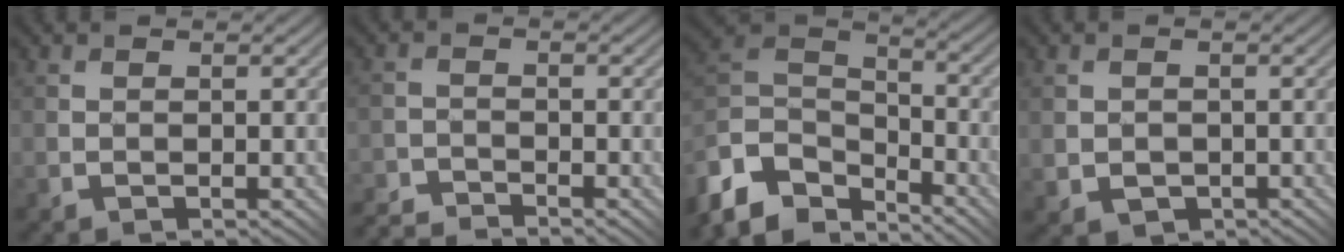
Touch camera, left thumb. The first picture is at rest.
{"total": 4.0, "force": [-4.0, 0.5, 0.3], "torque": [-0.004, 0.000, -0.081]}
{"total": 10.6, "force": [-7.8, 5.8, 4.4], "torque": [-0.129, 0.006, -0.148]}
{"total": 2.6, "force": [-0.4, 2.2, 1.3], "torque": [-0.035, -0.008, -0.004]}